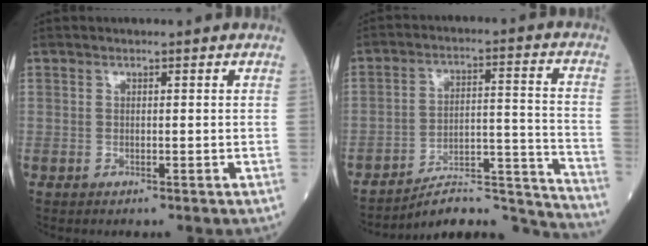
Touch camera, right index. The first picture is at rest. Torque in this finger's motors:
{"motor_torque": [-0.56, -0.38, -0.07, 0.01]}